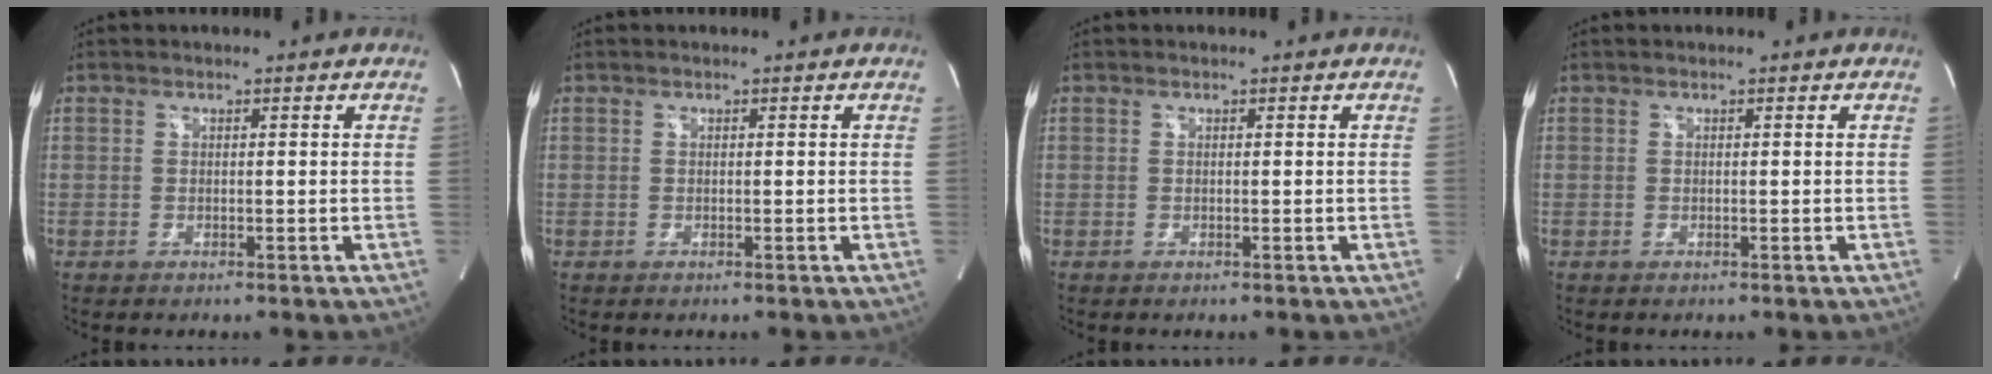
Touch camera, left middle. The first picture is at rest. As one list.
[{"total": 0.0}, {"total": 0.0}, {"total": 0.0}]